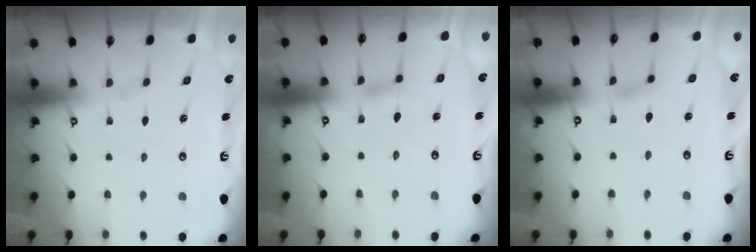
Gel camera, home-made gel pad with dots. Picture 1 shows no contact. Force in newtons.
{"total": 4.7, "press": 4.7, "slide": 0.4}
{"total": 2.2, "press": 2.2, "slide": 0.3}